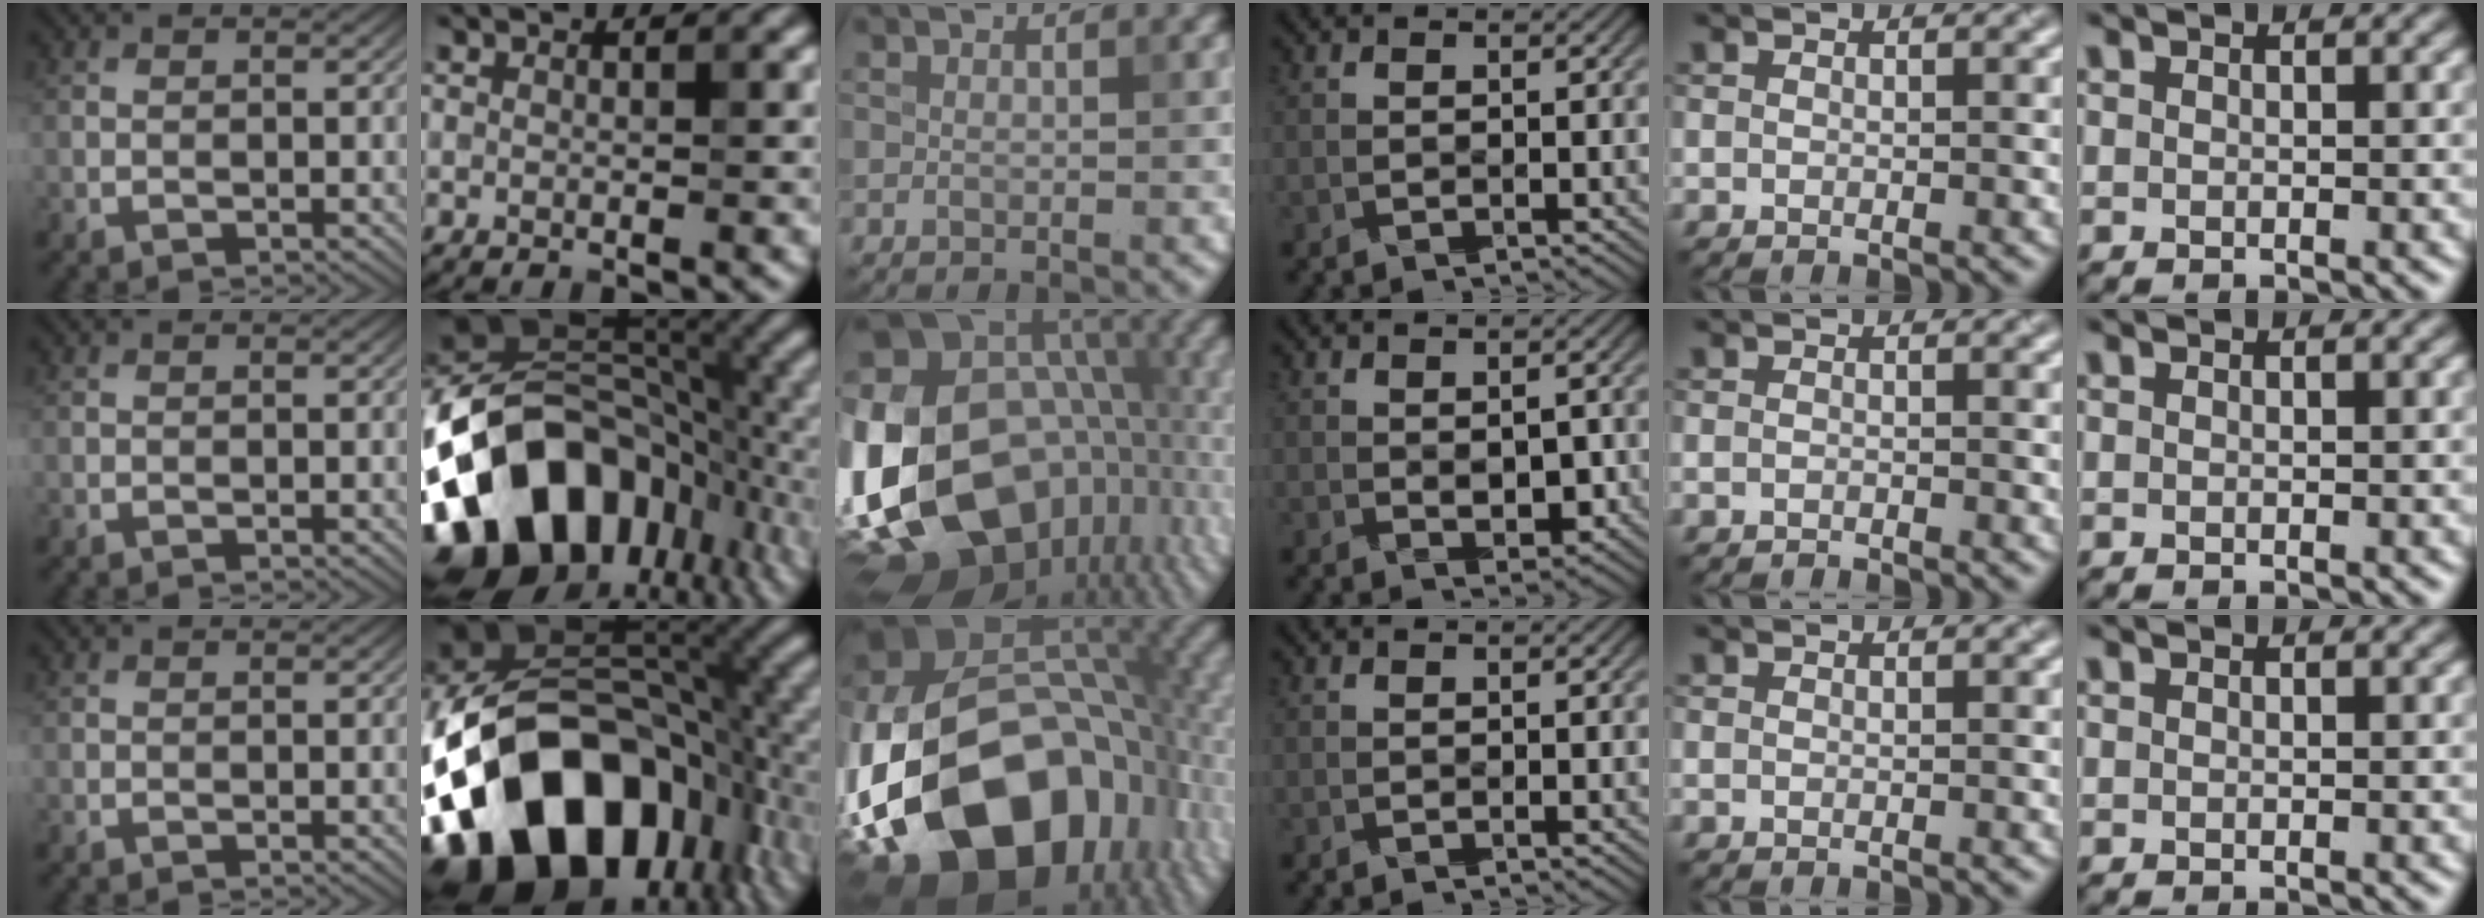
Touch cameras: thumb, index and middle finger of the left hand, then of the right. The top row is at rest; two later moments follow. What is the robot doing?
{"motion": "fold", "object": "canvas paper"}